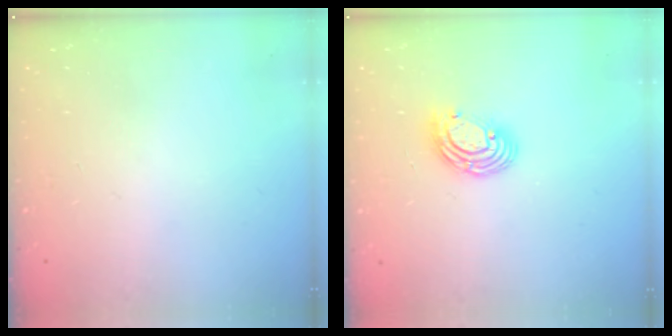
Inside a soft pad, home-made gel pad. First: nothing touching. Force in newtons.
{"total": 8.8, "press": 8.7, "slide": 1.5}